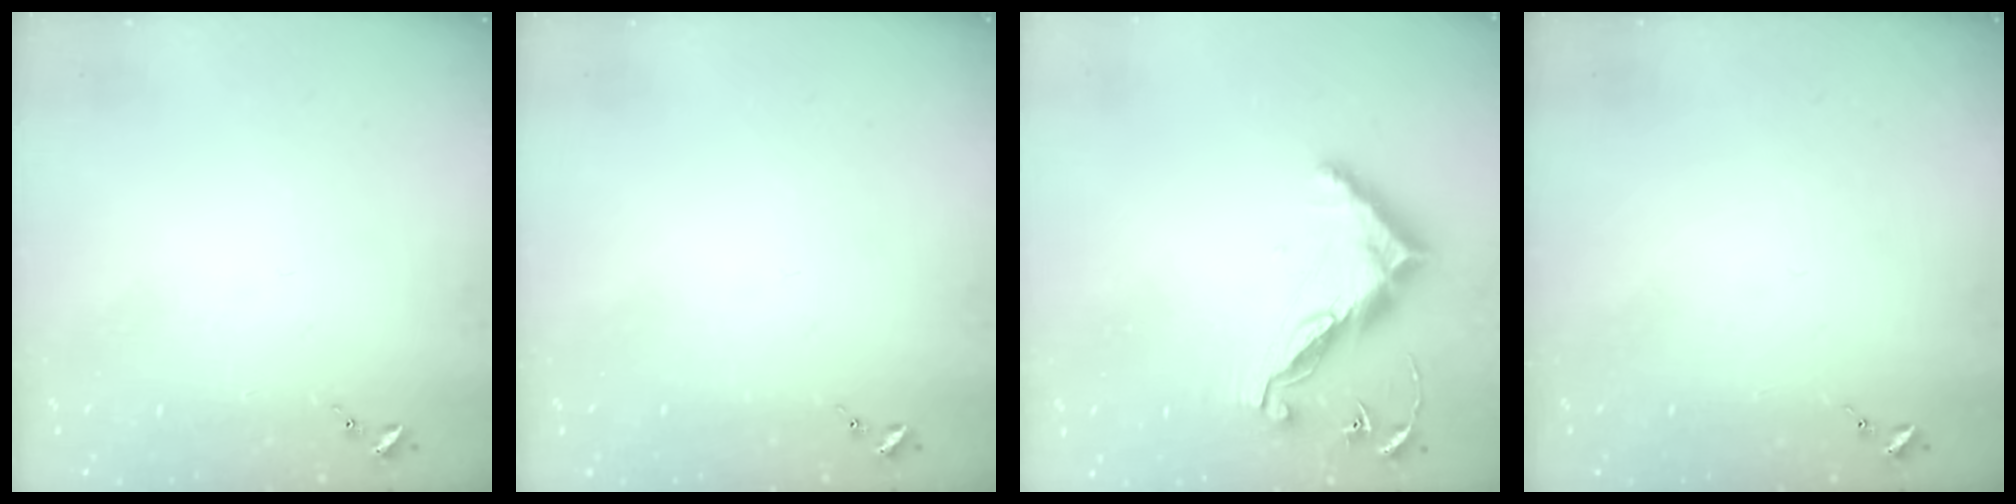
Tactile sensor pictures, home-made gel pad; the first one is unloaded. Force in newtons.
{"total": 0.0}
{"total": 12.1, "press": 12.0, "slide": 0.4}
{"total": 0.0}